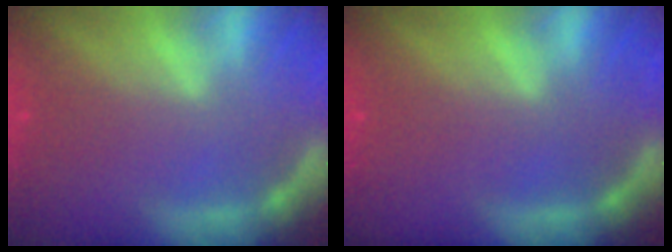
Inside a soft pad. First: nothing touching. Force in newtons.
{"total": 0.0}